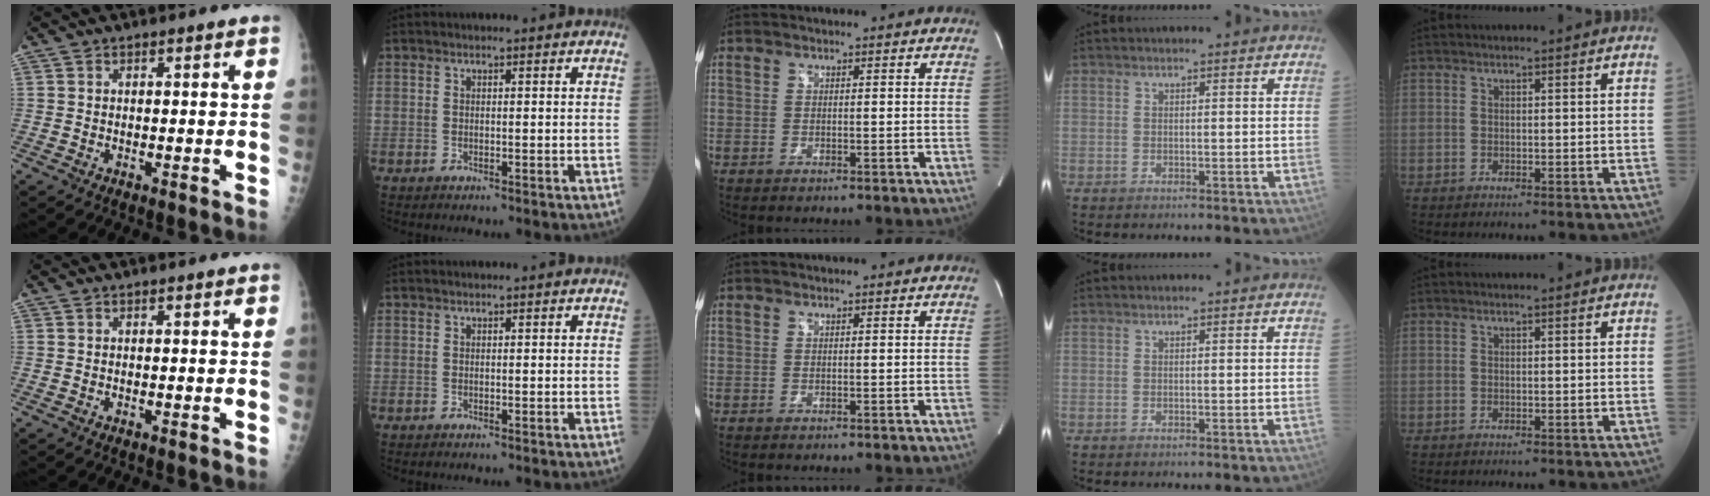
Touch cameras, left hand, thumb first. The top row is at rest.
{}